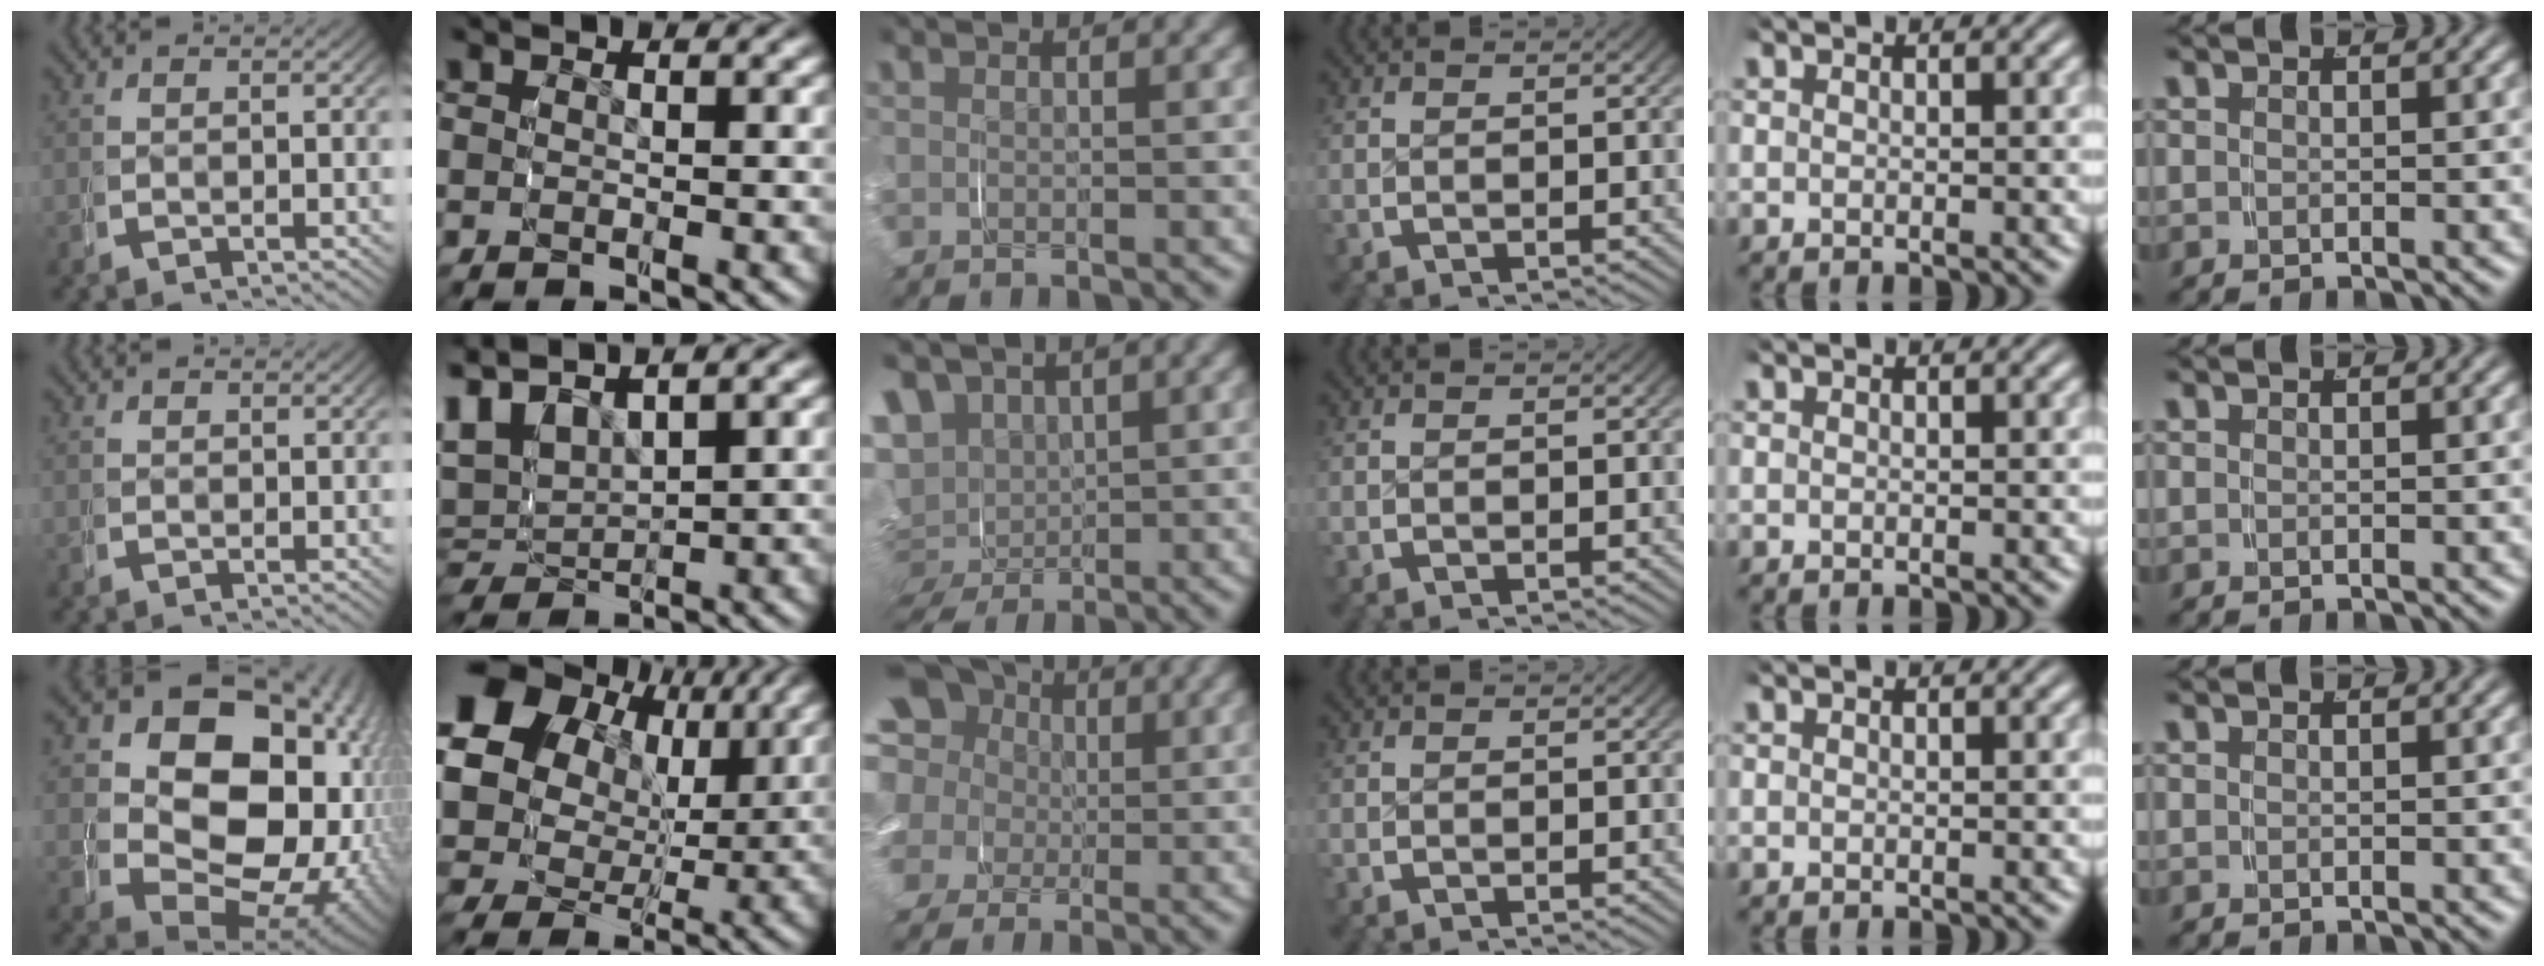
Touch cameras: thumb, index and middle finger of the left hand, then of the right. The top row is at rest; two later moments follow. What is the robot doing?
{"motion": "grasp_and_lifting", "object": "shoes"}